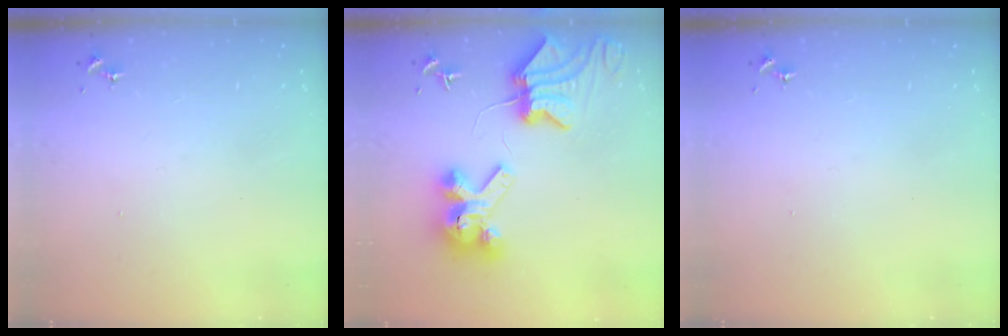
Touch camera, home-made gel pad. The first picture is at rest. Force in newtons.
{"total": 10.2, "press": 10.1, "slide": 1.5}
{"total": 0.0}